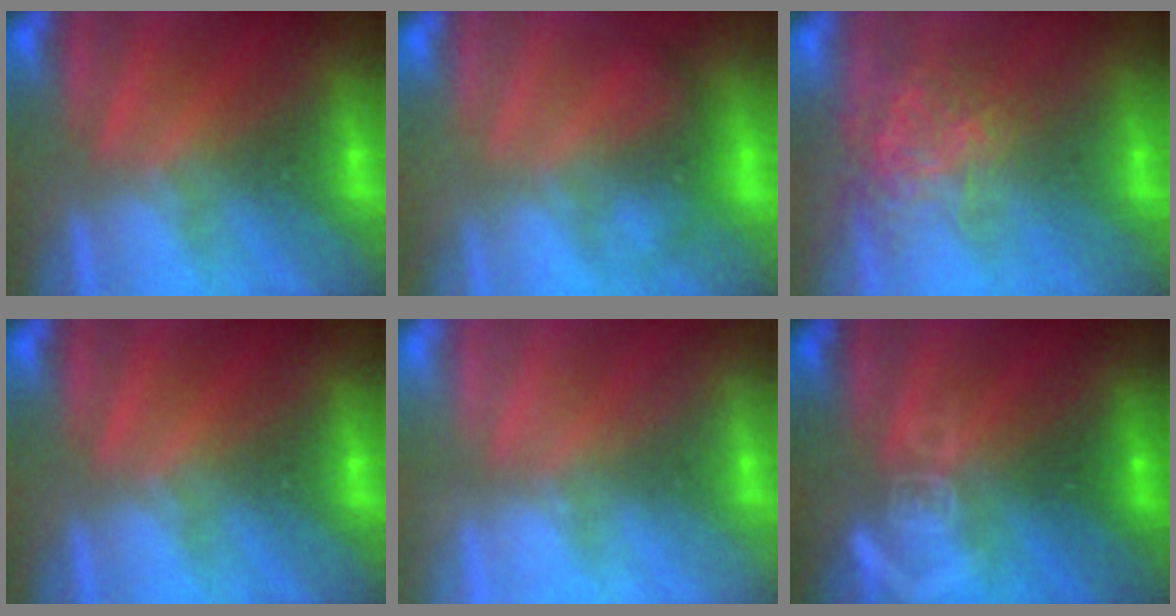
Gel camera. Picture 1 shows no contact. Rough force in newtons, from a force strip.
{"total": 2.1}
{"total": 3.3}
{"total": 0.0}
{"total": 2.2}
{"total": 3.0}